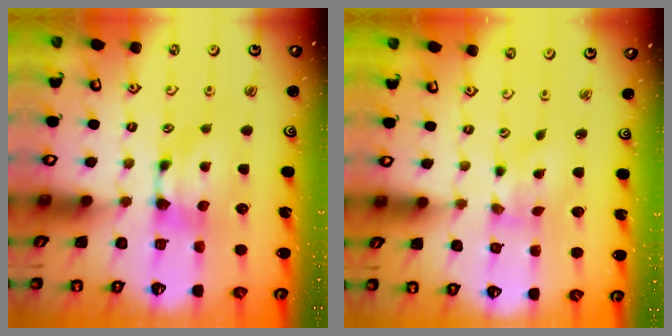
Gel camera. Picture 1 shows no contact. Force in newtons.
{"total": 2.2, "press": 2.0, "slide": 1.0}